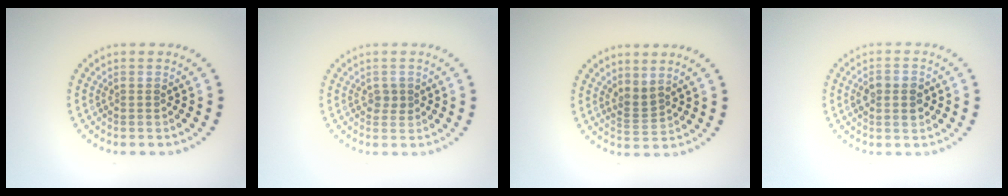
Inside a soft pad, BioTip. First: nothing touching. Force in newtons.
{"total": 1.1, "press": 1.0, "slide": 0.3}
{"total": 1.8, "press": 1.3, "slide": 1.3}
{"total": 2.7, "press": 2.7, "slide": 0.2}